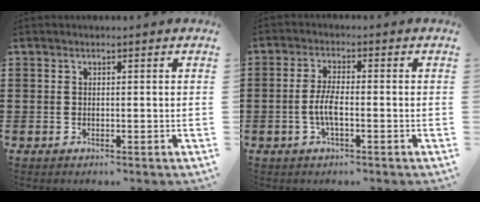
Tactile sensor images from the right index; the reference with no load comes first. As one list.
[{"total": 4.0, "force": [-1.0, 1.1, 3.7], "torque": [-0.088, -0.004, -0.026]}]